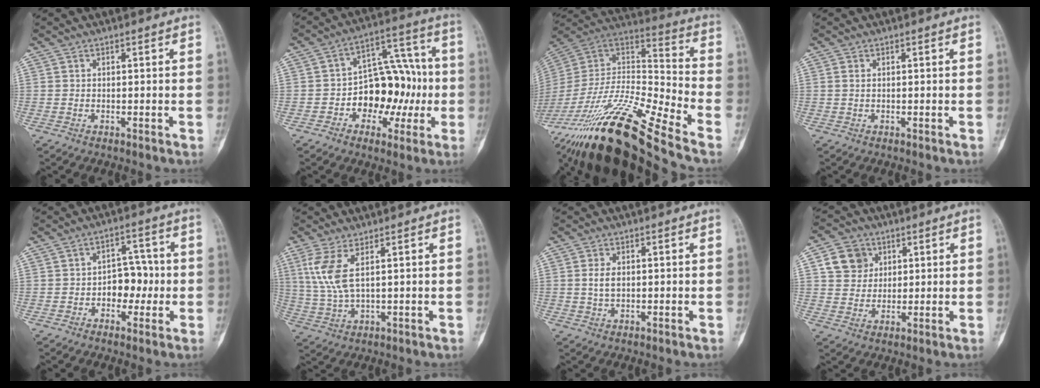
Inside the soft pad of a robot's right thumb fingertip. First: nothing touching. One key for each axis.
{"total": 15.4, "fx": -2.5, "fy": 10.8, "fz": 10.7, "tx": -0.100, "ty": 0.051, "tz": -0.038}
{"total": 29.9, "fx": -19.4, "fy": 5.3, "fz": 22.2, "tx": -0.448, "ty": 0.035, "tz": -0.349}
{"total": 0.7, "fx": 0.1, "fy": 0.5, "fz": 0.5, "tx": -0.014, "ty": 0.001, "tz": 0.003}
{"total": 6.5, "fx": -1.1, "fy": 4.8, "fz": 4.3, "tx": -0.023, "ty": 0.026, "tz": -0.022}
{"total": 6.9, "fx": 2.6, "fy": 2.2, "fz": 6.1, "tx": -0.151, "ty": -0.006, "tz": 0.065}
{"total": 2.8, "fx": 0.3, "fy": 1.8, "fz": 2.2, "tx": -0.045, "ty": 0.002, "tz": 0.006}
{"total": 7.3, "fx": 2.6, "fy": 6.4, "fz": 2.5, "tx": -0.015, "ty": -0.003, "tz": 0.047}